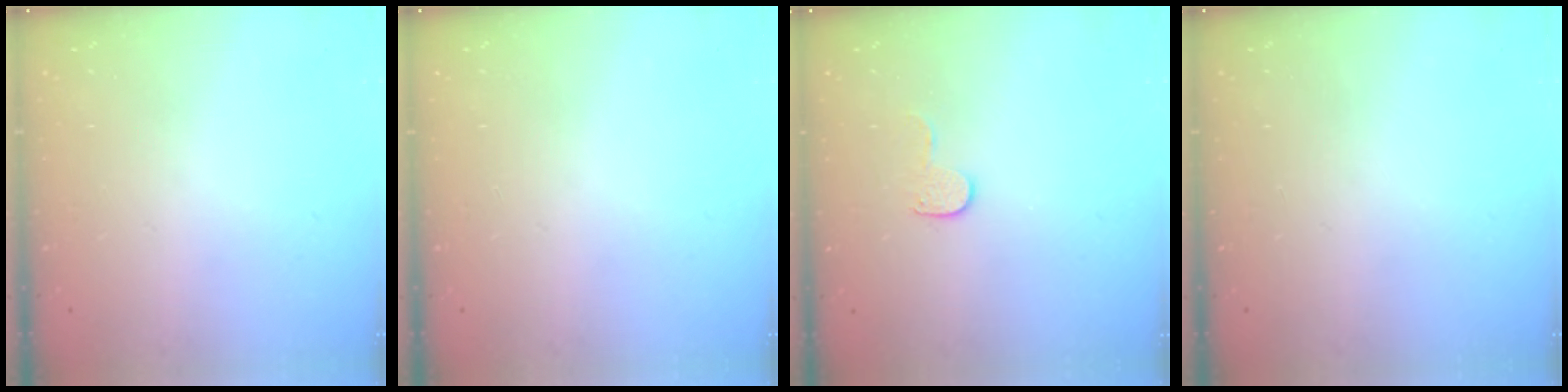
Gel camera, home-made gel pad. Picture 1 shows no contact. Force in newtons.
{"total": 0.0}
{"total": 6.7, "press": 6.7, "slide": 0.6}
{"total": 0.0}